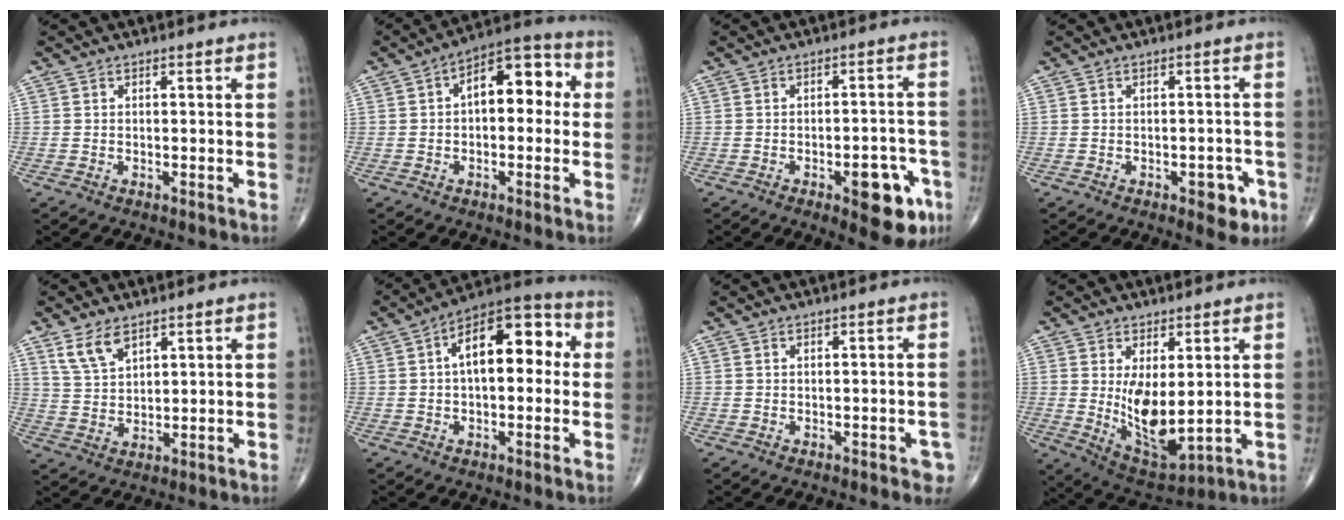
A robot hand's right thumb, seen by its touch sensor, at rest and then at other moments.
{"total": 11.6, "force": [1.3, 6.4, 9.6], "torque": [-0.104, 0.037, 0.006]}
{"total": 10.5, "force": [-4.7, 4.3, 8.4], "torque": [-0.076, 0.023, -0.053]}
{"total": 4.4, "force": [-2.0, 2.3, 3.2], "torque": [-0.020, 0.008, -0.021]}
{"total": 5.8, "force": [3.9, 2.8, 3.3], "torque": [-0.060, -0.018, 0.084]}
{"total": 14.5, "force": [2.1, 7.5, 12.3], "torque": [-0.161, 0.040, 0.020]}
{"total": 2.5, "force": [-1.0, 1.1, 2.0], "torque": [-0.013, 0.004, -0.010]}
{"total": 11.2, "force": [1.1, 5.1, 9.9], "torque": [-0.152, -0.028, 0.041]}